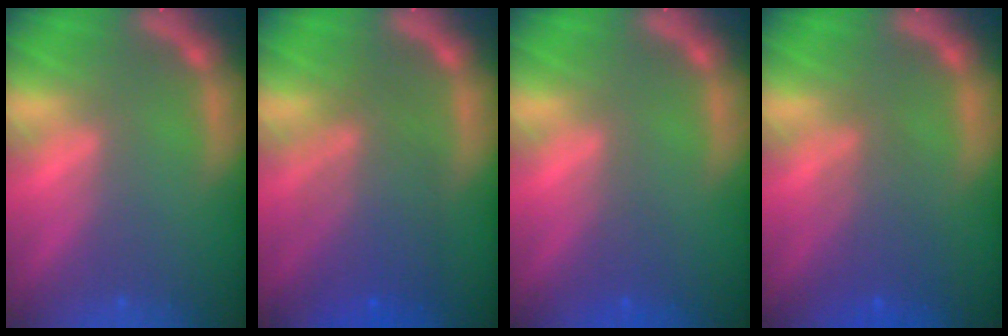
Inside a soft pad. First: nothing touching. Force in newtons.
{"total": 6.5}
{"total": 1.5}
{"total": 3.6}